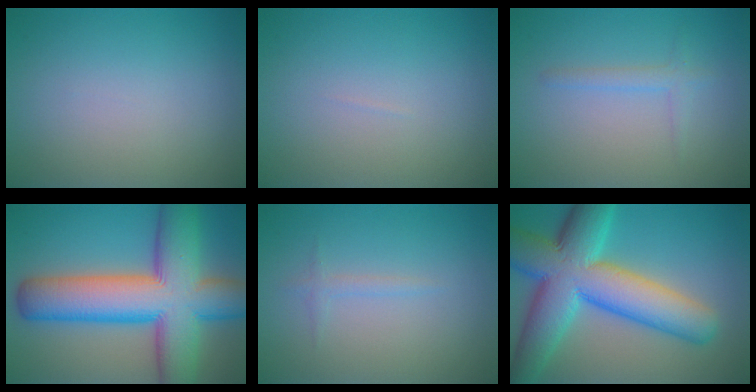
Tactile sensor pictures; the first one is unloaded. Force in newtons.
{"total": 0.0}
{"total": 1.4, "press": 1.4, "slide": 0.1}
{"total": 14.2, "press": 14.1, "slide": 0.7}
{"total": 0.8, "press": 0.8, "slide": 0.0}
{"total": 12.5, "press": 12.5, "slide": 0.7}